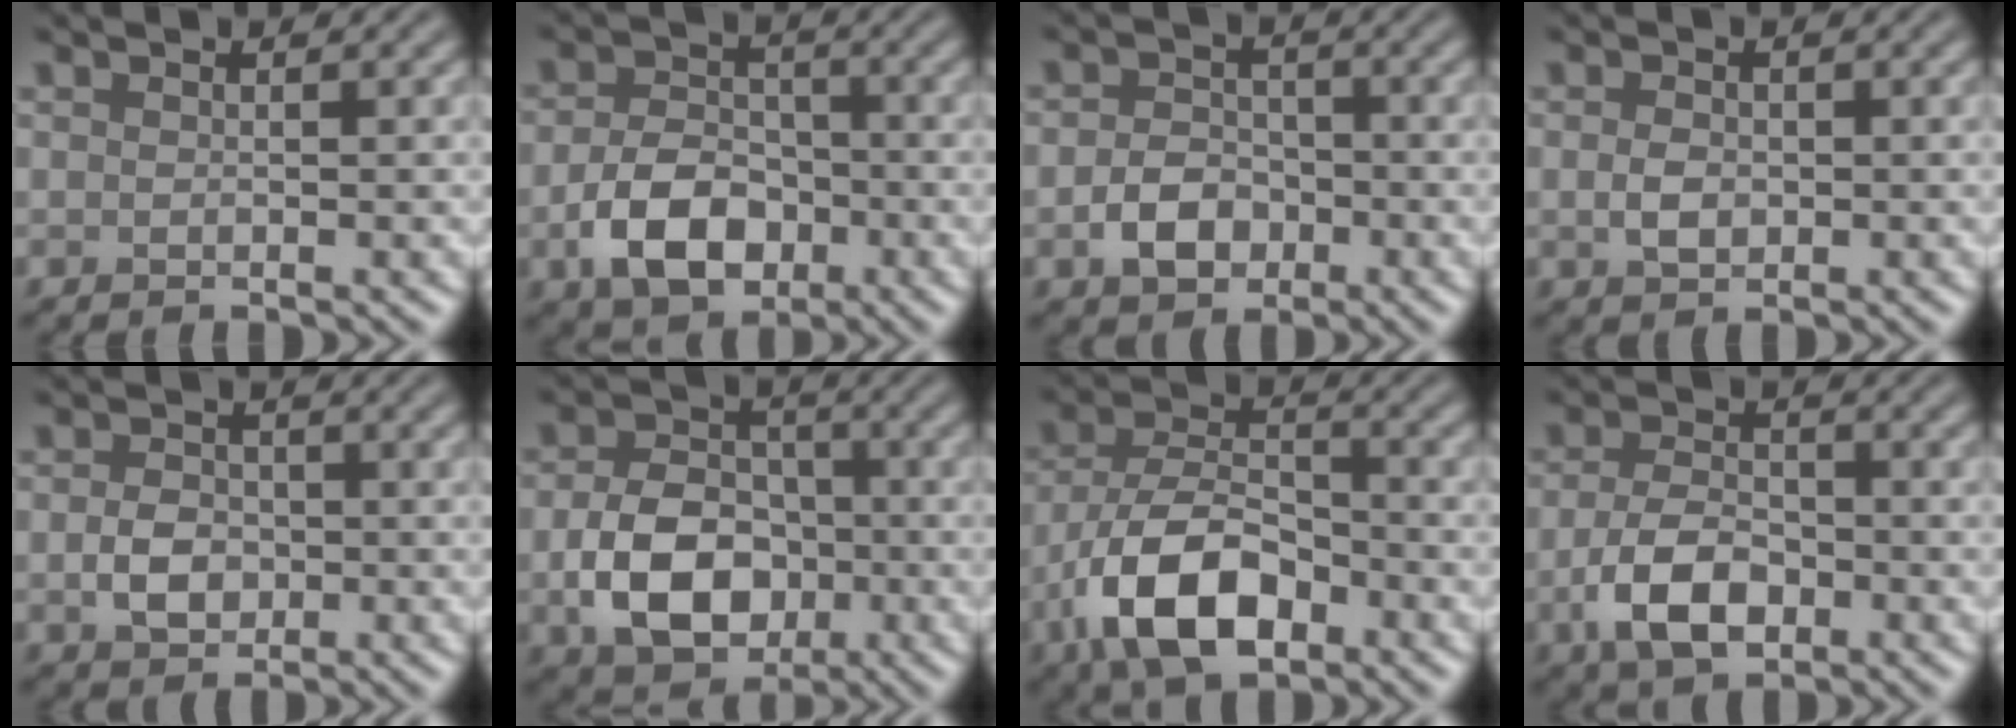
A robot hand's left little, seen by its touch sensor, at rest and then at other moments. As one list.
[{"total": 5.9, "force": [-2.3, 4.0, 3.7], "torque": [-0.073, -0.005, -0.044]}, {"total": 3.5, "force": [-1.5, 2.6, 1.9], "torque": [-0.031, 0.003, -0.032]}, {"total": 1.9, "force": [-0.3, 1.4, 1.2], "torque": [-0.025, -0.002, -0.008]}, {"total": 3.0, "force": [-0.6, 2.3, 1.8], "torque": [-0.035, -0.001, -0.017]}, {"total": 7.7, "force": [-2.0, 5.5, 4.9], "torque": [-0.095, -0.007, -0.038]}, {"total": 8.8, "force": [-4.3, 4.5, 6.2], "torque": [-0.125, -0.001, -0.089]}, {"total": 5.0, "force": [-2.0, 2.9, 3.6], "torque": [-0.076, -0.005, -0.041]}]